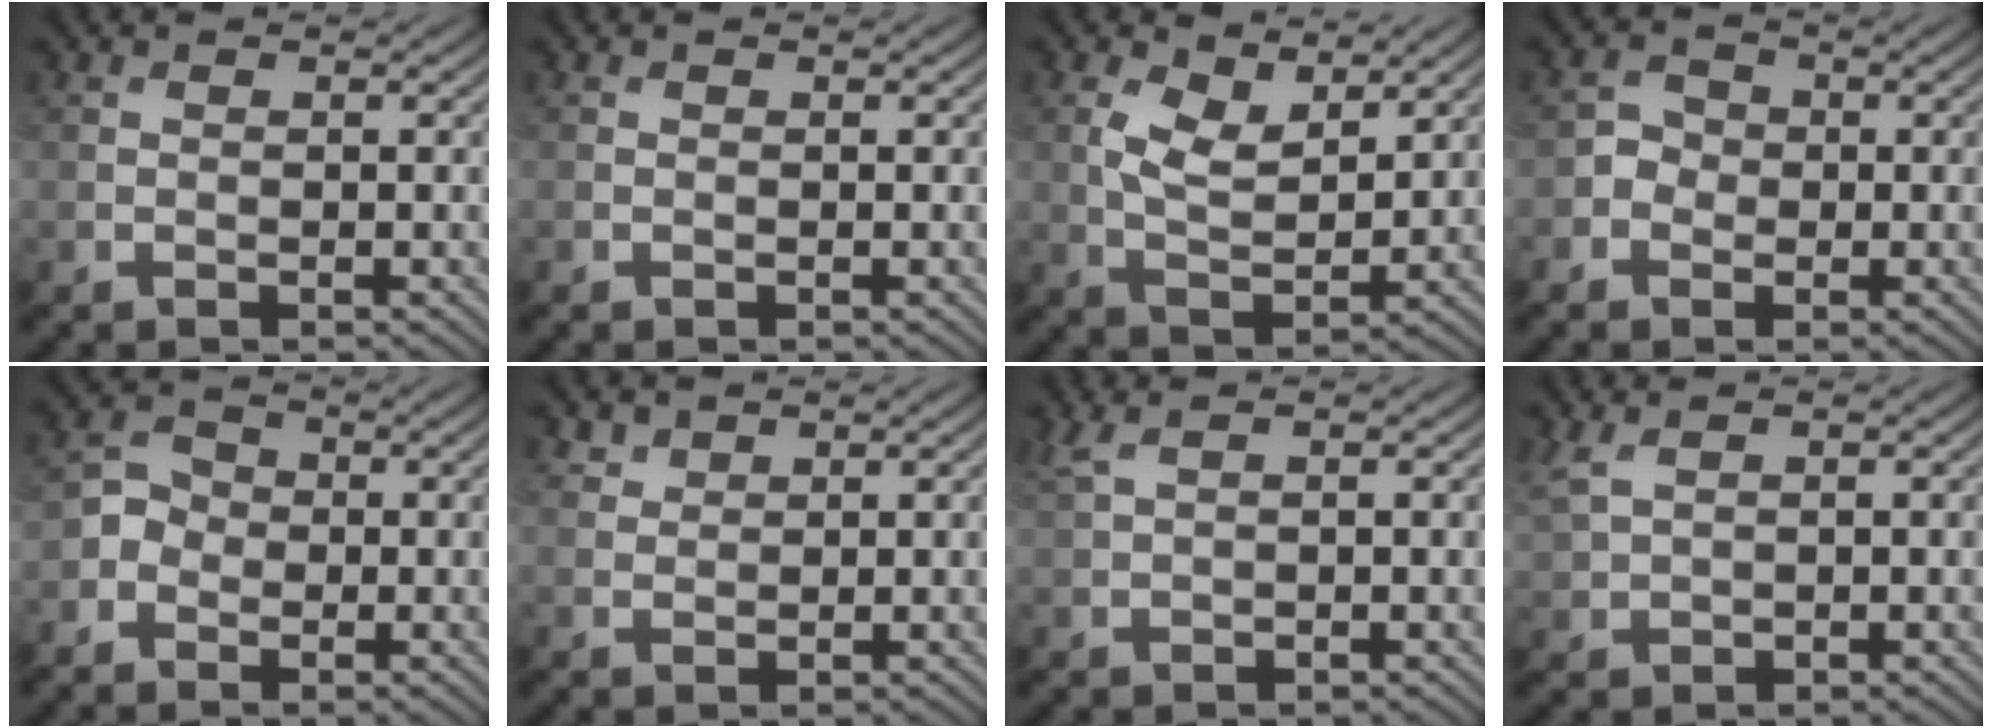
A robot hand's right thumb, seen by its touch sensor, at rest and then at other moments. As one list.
[{"total": 0.0}, {"total": 6.1, "force": [3.0, 2.9, 4.4], "torque": [-0.096, -0.007, 0.056]}, {"total": 2.1, "force": [-0.7, 1.9, 0.7], "torque": [-0.007, 0.001, -0.022]}, {"total": 3.0, "force": [-1.3, 2.5, 1.1], "torque": [-0.026, 0.004, -0.035]}, {"total": 1.6, "force": [1.3, 0.8, 0.3], "torque": [-0.006, 0.001, 0.030]}, {"total": 2.3, "force": [1.5, 0.5, 1.7], "torque": [-0.045, 0.010, 0.035]}, {"total": 3.2, "force": [1.8, 1.4, 2.2], "torque": [-0.067, 0.009, 0.044]}]